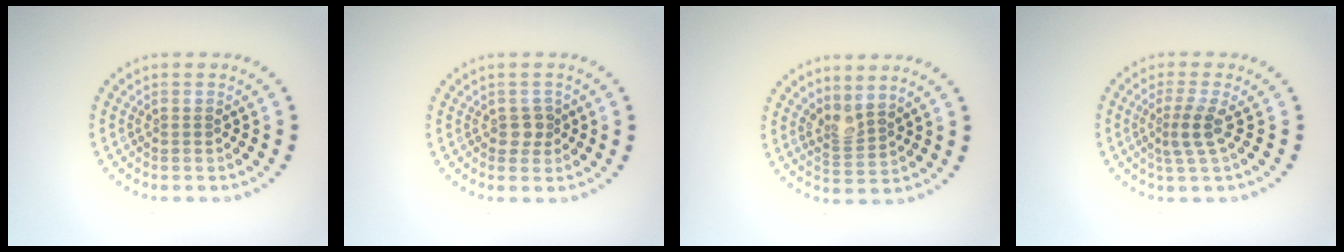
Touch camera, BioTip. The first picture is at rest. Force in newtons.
{"total": 1.4, "press": 1.1, "slide": 0.8}
{"total": 2.0, "press": 1.5, "slide": 1.4}
{"total": 2.4, "press": 1.7, "slide": 1.7}